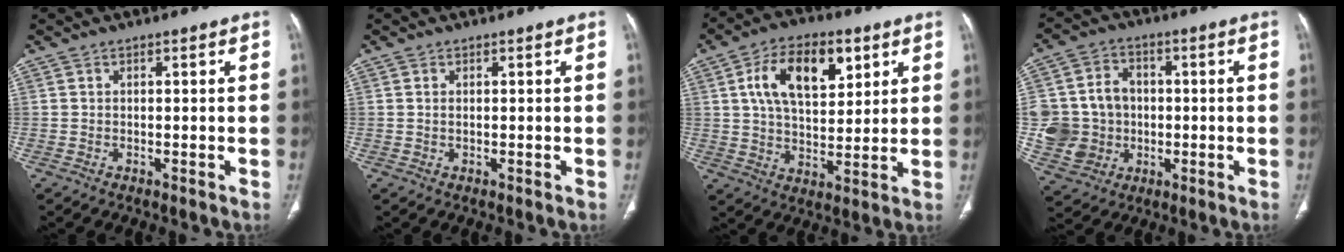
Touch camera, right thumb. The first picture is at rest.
{"total": 0.6, "force": [0.2, 0.3, 0.5], "torque": [-0.014, 0.001, 0.005]}
{"total": 14.9, "force": [5.6, 8.2, 11.1], "torque": [-0.160, -0.010, 0.096]}
{"total": 13.3, "force": [-1.0, 12.0, 5.7], "torque": [-0.090, 0.017, -0.006]}